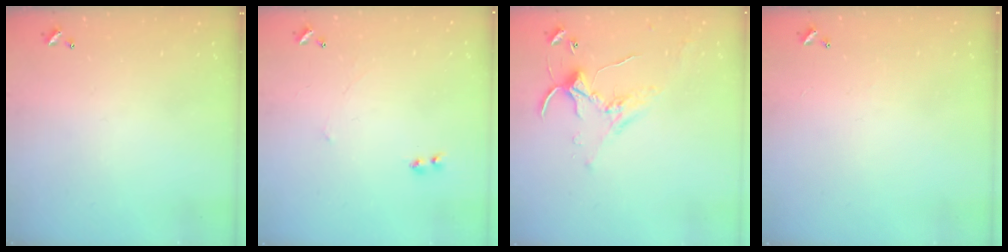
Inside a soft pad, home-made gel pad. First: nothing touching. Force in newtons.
{"total": 2.3, "press": 2.3, "slide": 0.3}
{"total": 1.5, "press": 1.5, "slide": 0.3}
{"total": 0.6, "press": 0.2, "slide": 0.6}